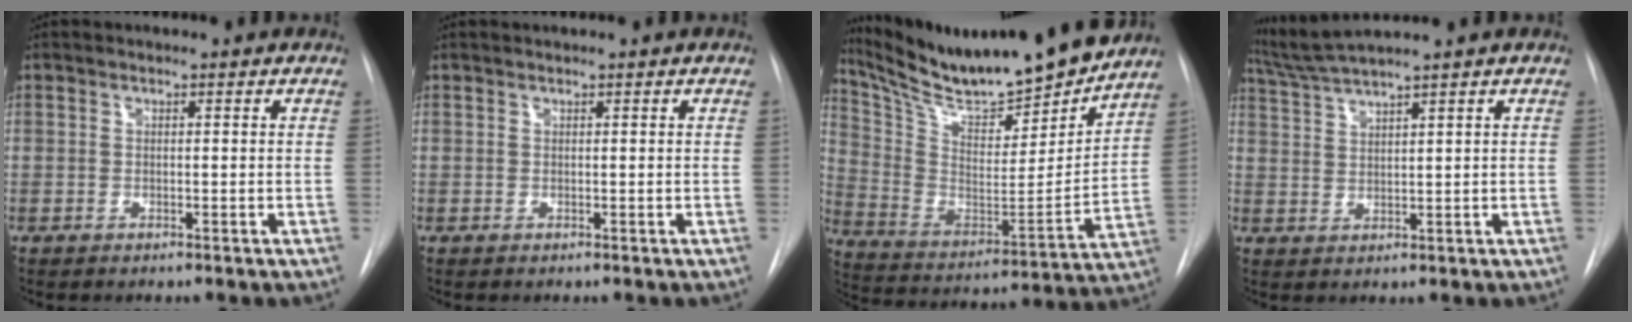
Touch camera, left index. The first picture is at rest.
{"total": 0.0}
{"total": 22.7, "force": [20.7, 2.4, 9.0], "torque": [-0.171, -0.040, 0.331]}
{"total": 4.8, "force": [4.2, -1.7, 1.7], "torque": [-0.047, 0.004, 0.090]}